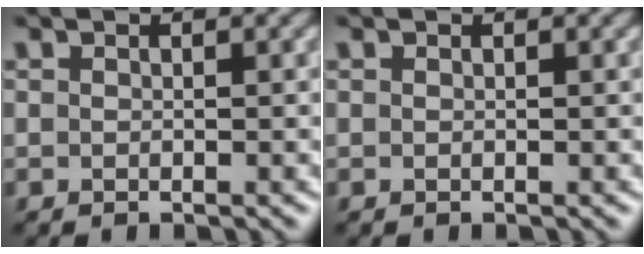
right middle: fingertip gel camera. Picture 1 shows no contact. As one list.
[{"total": 0.0}]